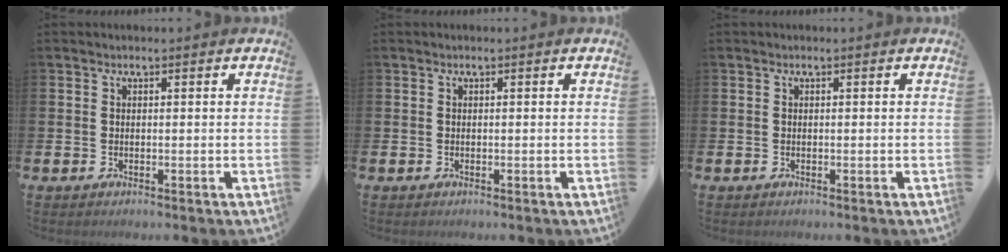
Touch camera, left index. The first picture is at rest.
{"total": 0.0}
{"total": 0.0}